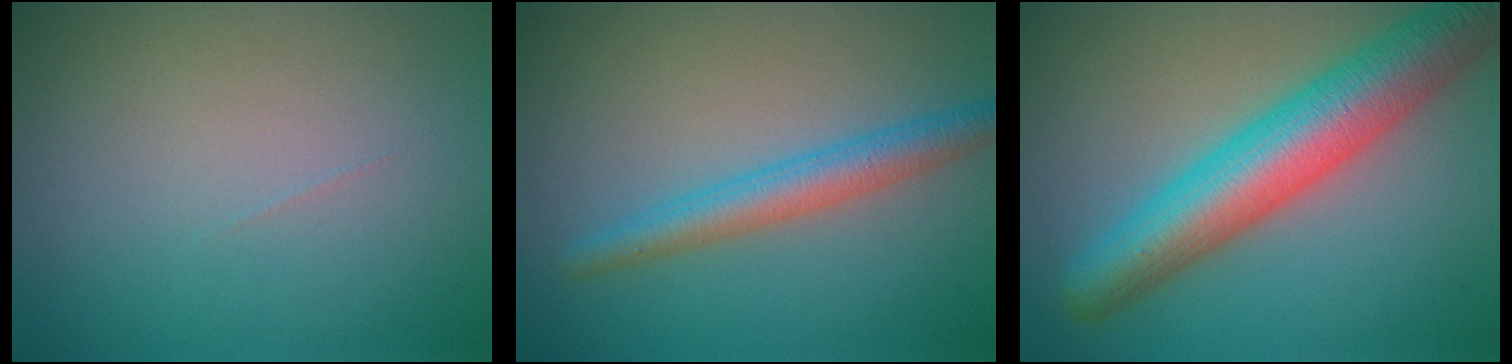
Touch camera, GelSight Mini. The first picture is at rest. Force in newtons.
{"total": 3.4, "press": 3.4, "slide": 0.0}
{"total": 8.9, "press": 8.9, "slide": 0.4}